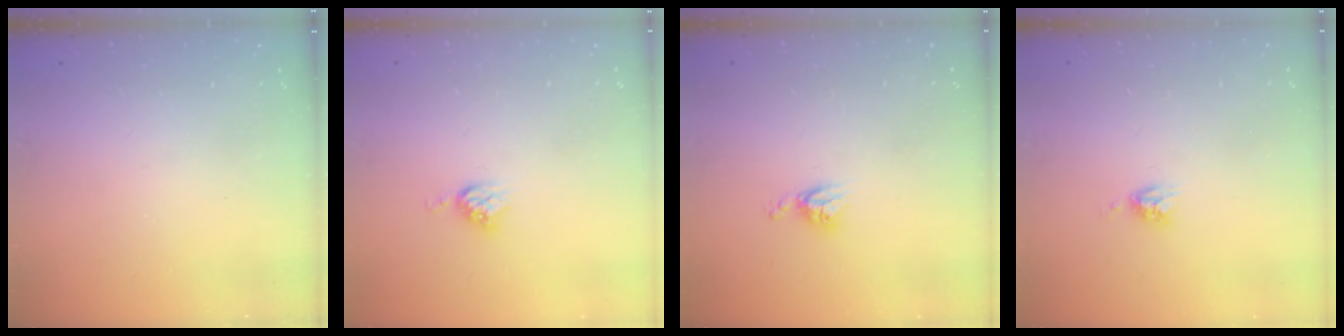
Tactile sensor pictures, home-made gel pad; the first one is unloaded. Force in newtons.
{"total": 5.8, "press": 5.8, "slide": 0.3}
{"total": 4.7, "press": 4.7, "slide": 0.5}
{"total": 4.7, "press": 4.6, "slide": 0.4}